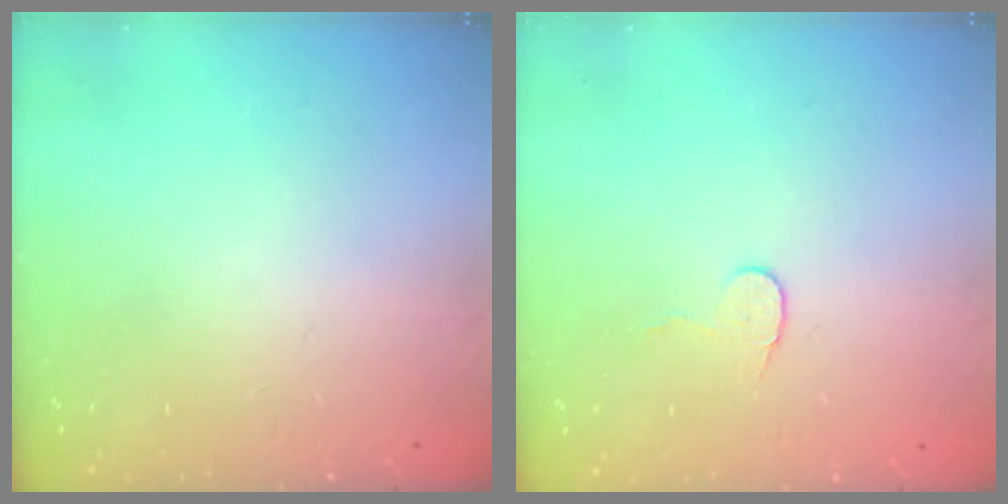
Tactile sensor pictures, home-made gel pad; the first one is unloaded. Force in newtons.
{"total": 5.6, "press": 5.6, "slide": 0.5}